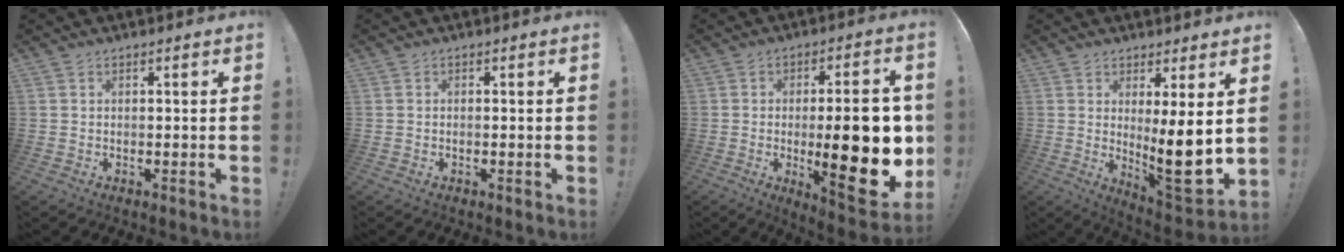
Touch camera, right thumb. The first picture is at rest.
{"total": 0.5, "force": [-0.5, 0.0, 0.0], "torque": [-0.010, 0.004, -0.007]}
{"total": 24.0, "force": [-2.3, 7.7, 22.6], "torque": [-0.306, -0.011, -0.023]}
{"total": 12.8, "force": [1.2, 2.3, 12.6], "torque": [-0.175, -0.039, 0.024]}